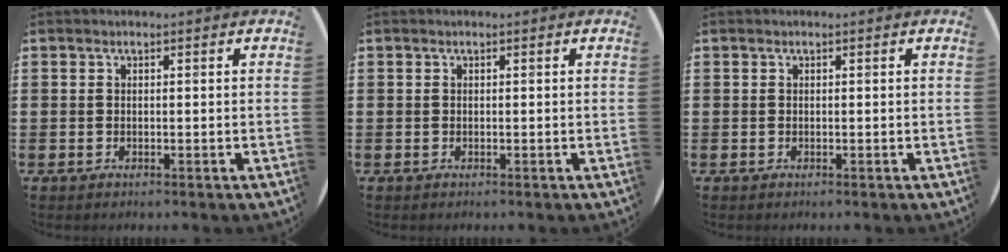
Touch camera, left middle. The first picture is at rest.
{"total": 0.0}
{"total": 0.0}